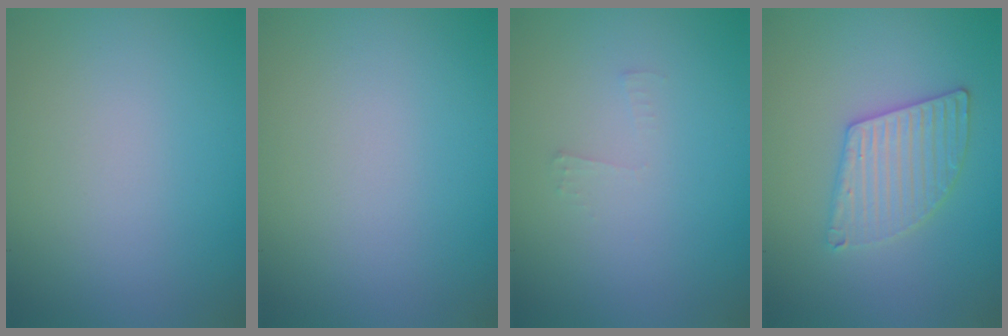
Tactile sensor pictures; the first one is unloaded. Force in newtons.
{"total": 0.0}
{"total": 0.7, "press": 0.7, "slide": 0.1}
{"total": 3.2, "press": 3.2, "slide": 0.3}